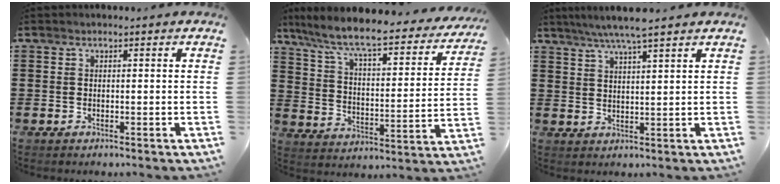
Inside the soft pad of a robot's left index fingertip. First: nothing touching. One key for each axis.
{"total": 8.4, "fx": 7.0, "fy": 0.6, "fz": 4.5, "tx": -0.116, "ty": -0.053, "tz": 0.113}
{"total": 5.3, "fx": 4.3, "fy": -0.3, "fz": 3.0, "tx": -0.069, "ty": -0.007, "tz": 0.076}